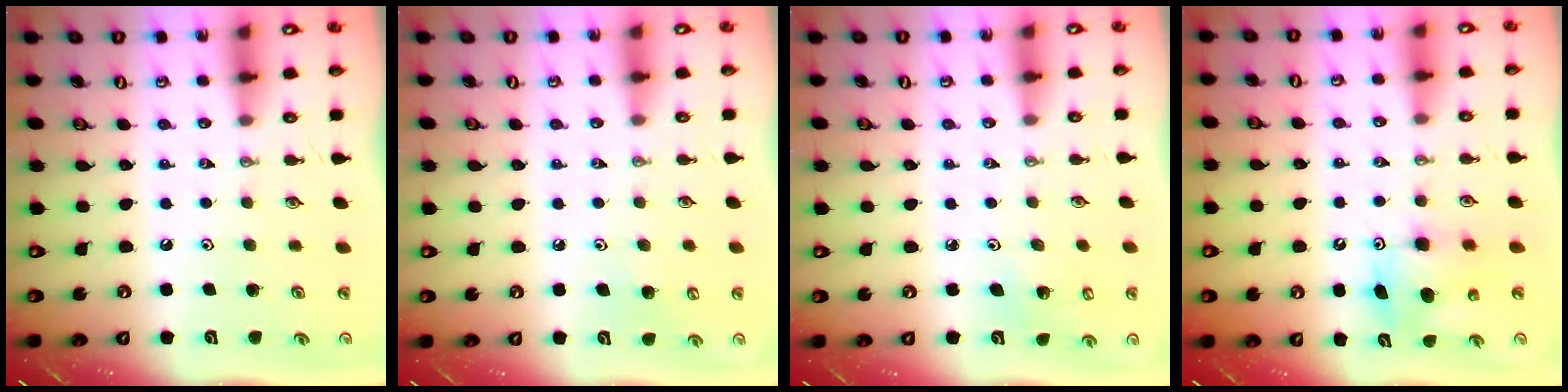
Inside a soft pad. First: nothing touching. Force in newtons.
{"total": 5.4, "press": 5.4, "slide": 0.7}
{"total": 3.3, "press": 3.1, "slide": 1.1}
{"total": 8.0, "press": 7.9, "slide": 0.4}